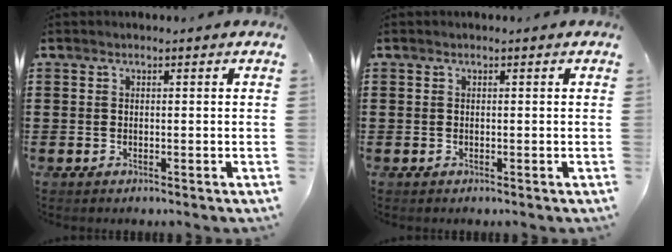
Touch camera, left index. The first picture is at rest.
{"total": 0.0}